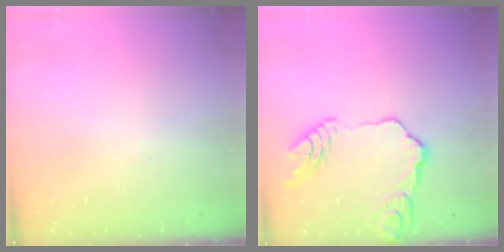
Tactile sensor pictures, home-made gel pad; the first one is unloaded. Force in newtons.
{"total": 14.1, "press": 14.0, "slide": 1.4}